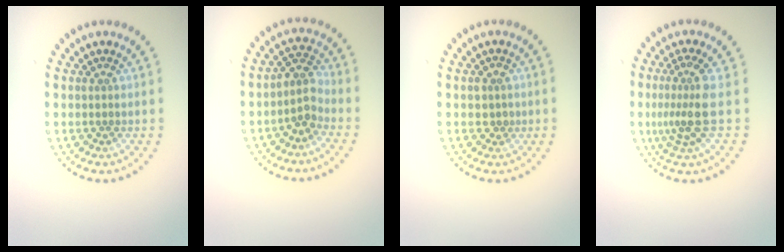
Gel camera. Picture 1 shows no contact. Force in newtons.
{"total": 2.5, "press": 2.0, "slide": 1.6}
{"total": 1.4, "press": 1.2, "slide": 0.6}
{"total": 3.4, "press": 2.4, "slide": 2.5}